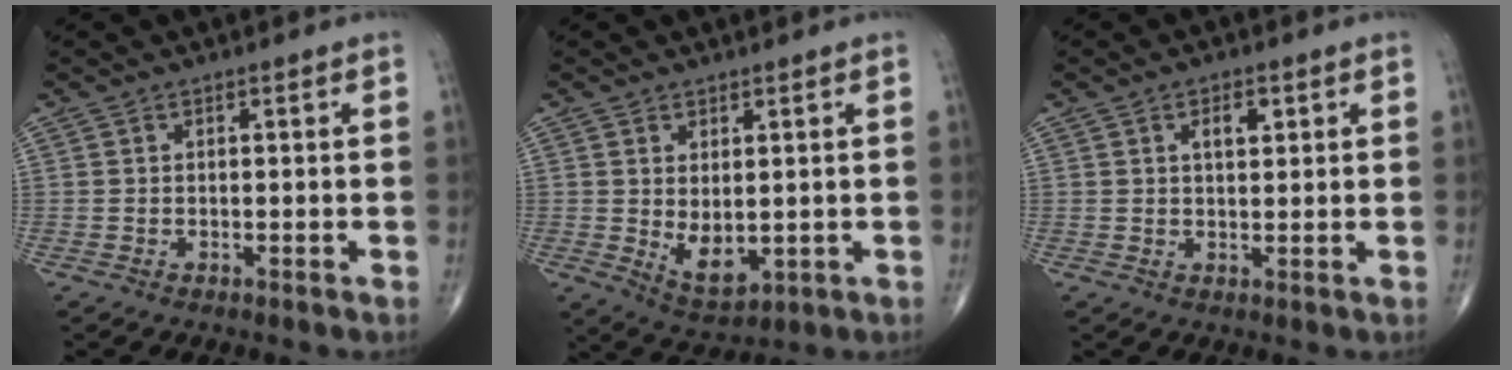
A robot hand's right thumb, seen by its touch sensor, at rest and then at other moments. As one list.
[{"total": 6.4, "force": [-0.1, 3.5, 5.3], "torque": [-0.074, -0.013, 0.017]}, {"total": 3.3, "force": [1.3, 1.6, 2.6], "torque": [-0.035, -0.005, 0.020]}]